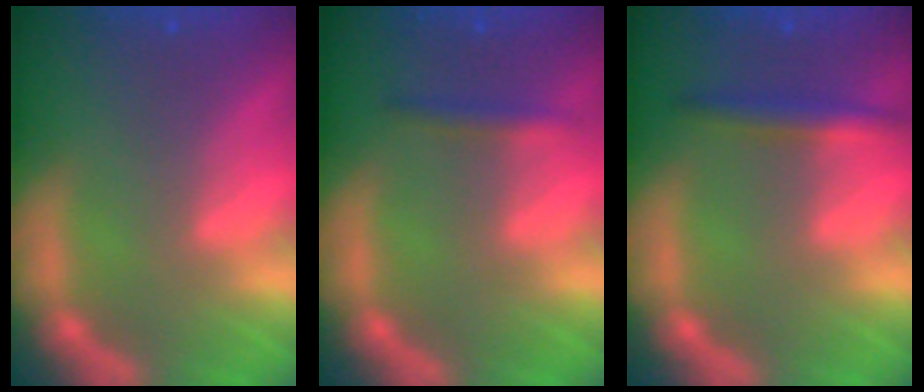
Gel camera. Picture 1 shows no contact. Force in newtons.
{"total": 1.4}
{"total": 2.4}